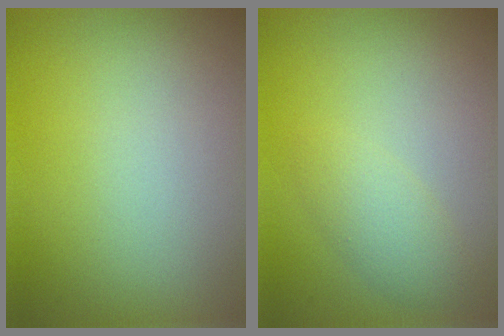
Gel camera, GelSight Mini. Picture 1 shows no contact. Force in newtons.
{"total": 1.9, "press": 1.9, "slide": 0.1}